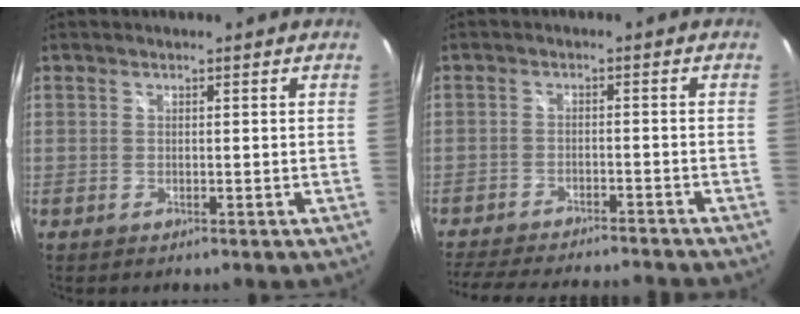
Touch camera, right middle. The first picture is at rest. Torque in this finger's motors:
{"motor_torque": [1.05, -1.09, 0.09, 0.05]}